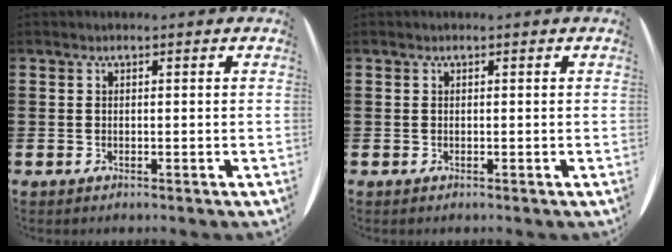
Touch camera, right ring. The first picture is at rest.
{"total": 0.0}